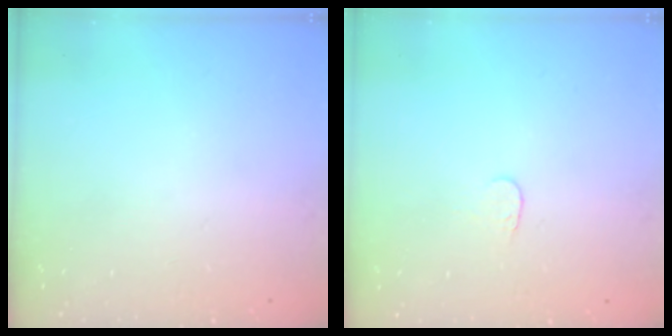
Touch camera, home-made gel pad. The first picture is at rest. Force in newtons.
{"total": 3.8, "press": 3.8, "slide": 0.3}